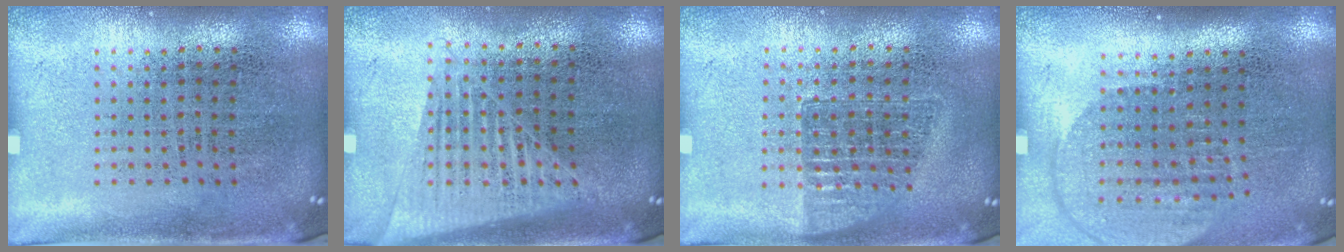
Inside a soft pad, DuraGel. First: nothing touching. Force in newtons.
{"total": 1.4, "press": 1.3, "slide": 0.7}
{"total": 1.1, "press": 1.0, "slide": 0.6}
{"total": 1.6, "press": 1.4, "slide": 0.9}